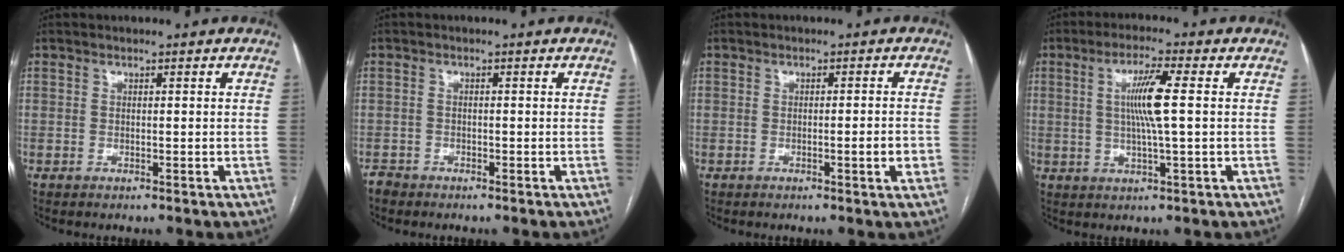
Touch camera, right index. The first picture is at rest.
{"total": 1.4, "force": [-1.2, 0.6, -0.3], "torque": [-0.003, 0.000, -0.025]}
{"total": 2.6, "force": [-0.8, -0.1, 2.5], "torque": [-0.034, -0.002, -0.013]}
{"total": 6.9, "force": [0.9, -0.2, 6.8], "torque": [-0.129, 0.000, 0.016]}